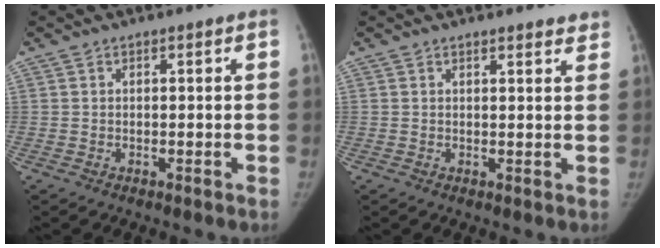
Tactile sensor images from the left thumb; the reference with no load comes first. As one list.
[{"total": 3.3, "force": [3.0, 0.8, 1.1], "torque": [0.002, -0.012, 0.028]}]